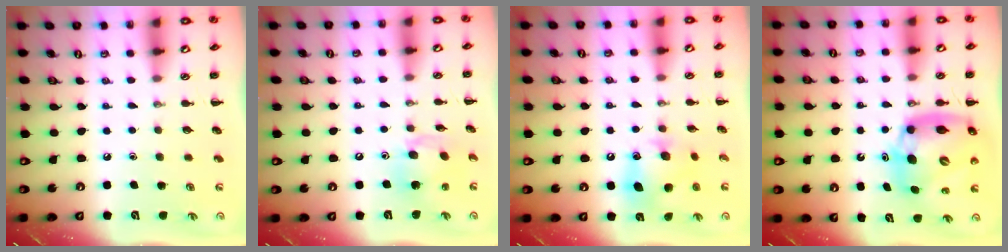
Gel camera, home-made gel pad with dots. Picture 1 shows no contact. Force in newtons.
{"total": 13.0, "press": 12.5, "slide": 3.3}
{"total": 11.4, "press": 11.3, "slide": 1.7}
{"total": 14.0, "press": 13.5, "slide": 4.0}